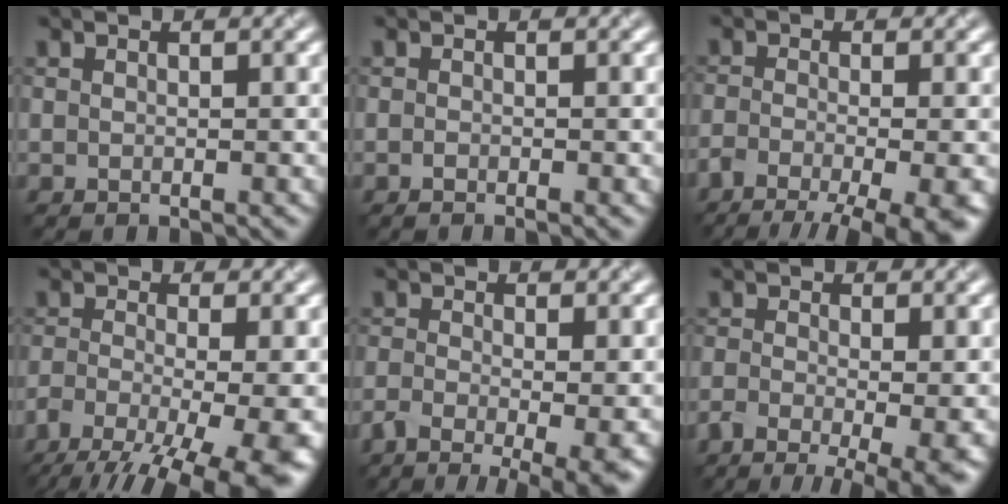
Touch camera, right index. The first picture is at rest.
{"total": 0.7, "force": [-0.4, 0.2, 0.6], "torque": [-0.011, 0.000, -0.010]}
{"total": 11.7, "force": [-8.3, 3.9, 7.3], "torque": [-0.121, -0.032, -0.105]}
{"total": 12.8, "force": [-7.7, 5.0, 8.8], "torque": [-0.156, -0.030, -0.099]}
{"total": 7.2, "force": [-4.3, 2.2, 5.4], "torque": [-0.098, -0.021, -0.080]}
{"total": 8.2, "force": [-4.7, 2.8, 6.2], "torque": [-0.108, -0.024, -0.073]}